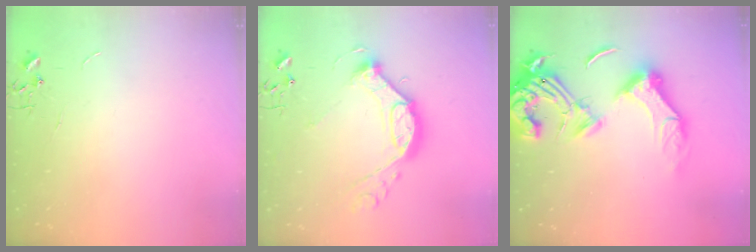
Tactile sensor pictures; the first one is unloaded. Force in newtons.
{"total": 15.5, "press": 15.4, "slide": 1.3}
{"total": 19.5, "press": 19.4, "slide": 2.0}